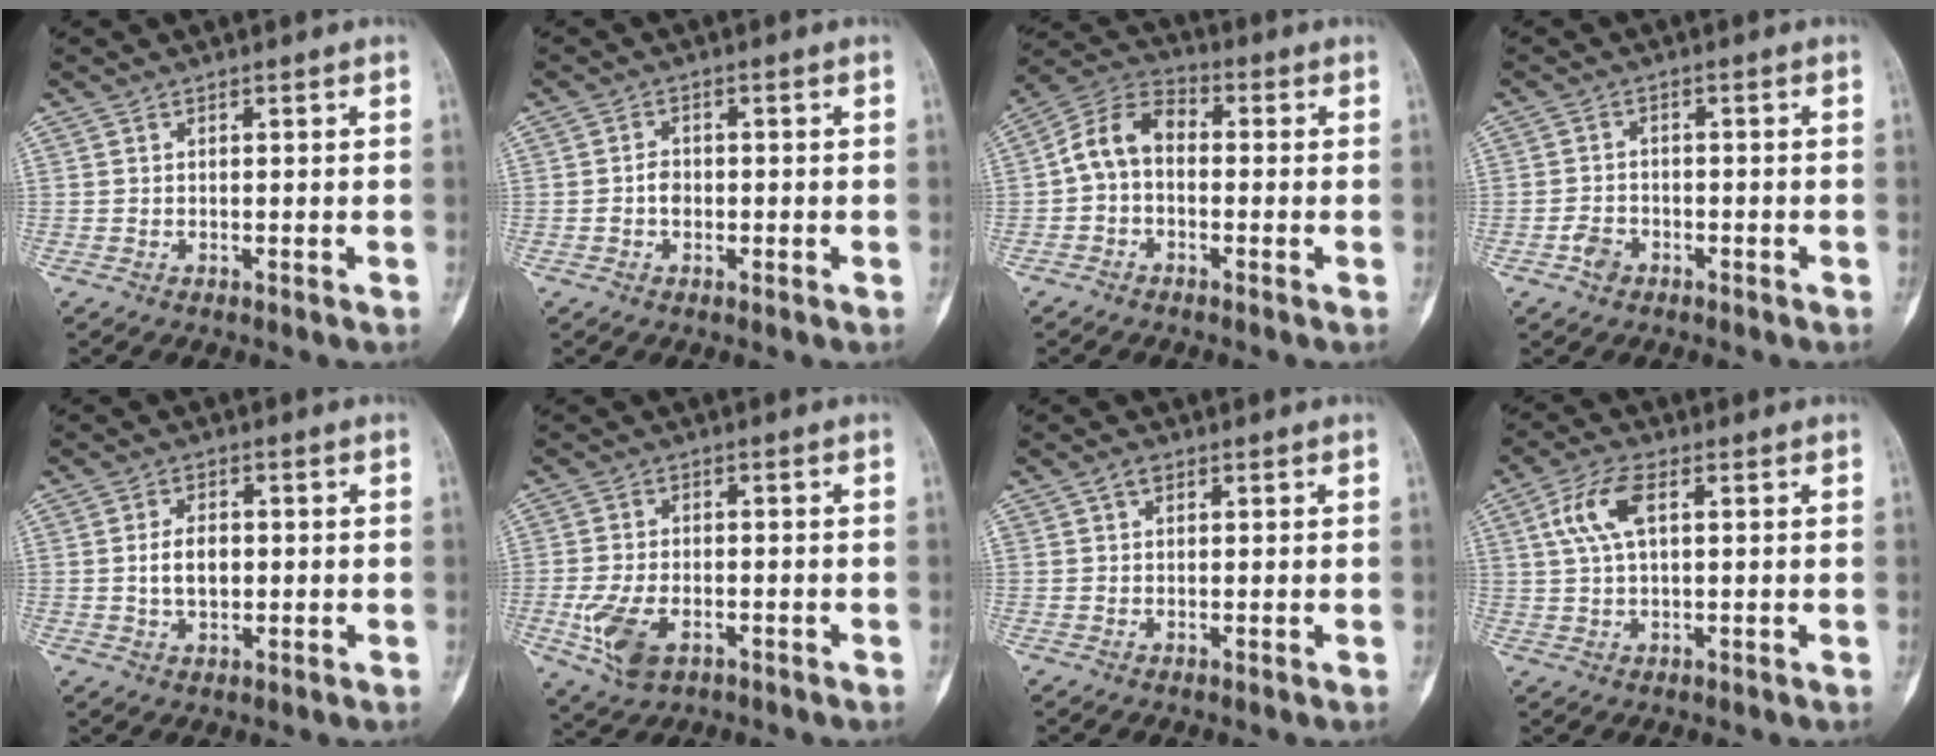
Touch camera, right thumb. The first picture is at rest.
{"total": 2.3, "force": [-0.6, 1.7, 1.5], "torque": [-0.017, 0.005, -0.014]}
{"total": 8.3, "force": [-0.6, 5.5, 6.1], "torque": [-0.101, 0.030, -0.029]}
{"total": 3.0, "force": [-1.7, 2.1, 1.3], "torque": [-0.020, 0.013, -0.029]}
{"total": 5.2, "force": [-0.1, 3.2, 4.0], "torque": [-0.063, 0.005, -0.001]}
{"total": 8.4, "force": [-3.0, 4.8, 6.3], "torque": [-0.132, 0.004, -0.047]}
{"total": 1.6, "force": [0.6, 1.1, 1.0], "torque": [-0.013, 0.007, 0.011]}
{"total": 7.4, "force": [2.1, 3.3, 6.2], "torque": [-0.135, 0.014, 0.040]}